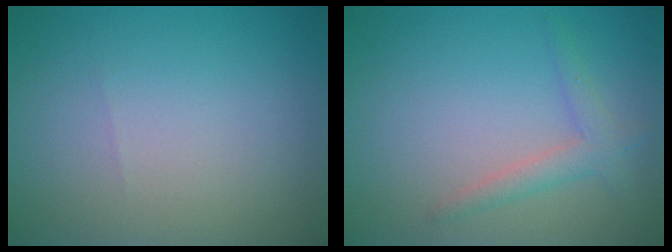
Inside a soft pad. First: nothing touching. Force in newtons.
{"total": 2.1, "press": 2.1, "slide": 0.1}